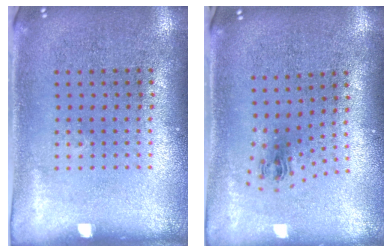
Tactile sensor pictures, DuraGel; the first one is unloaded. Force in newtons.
{"total": 1.0, "press": 0.5, "slide": 0.9}